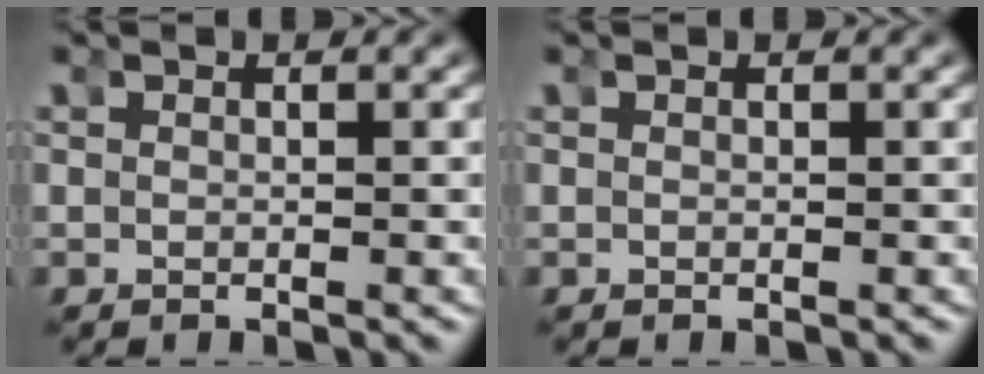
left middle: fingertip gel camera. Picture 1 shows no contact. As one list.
[{"total": 0.0}]